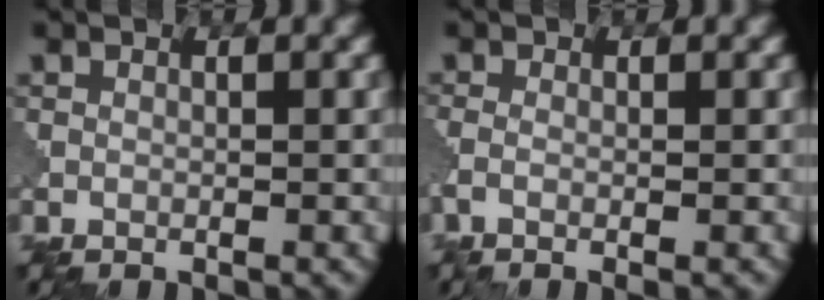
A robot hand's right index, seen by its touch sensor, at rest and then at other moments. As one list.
[{"total": 2.3, "force": [-0.4, 1.3, 1.9], "torque": [-0.011, 0.008, -0.021]}]